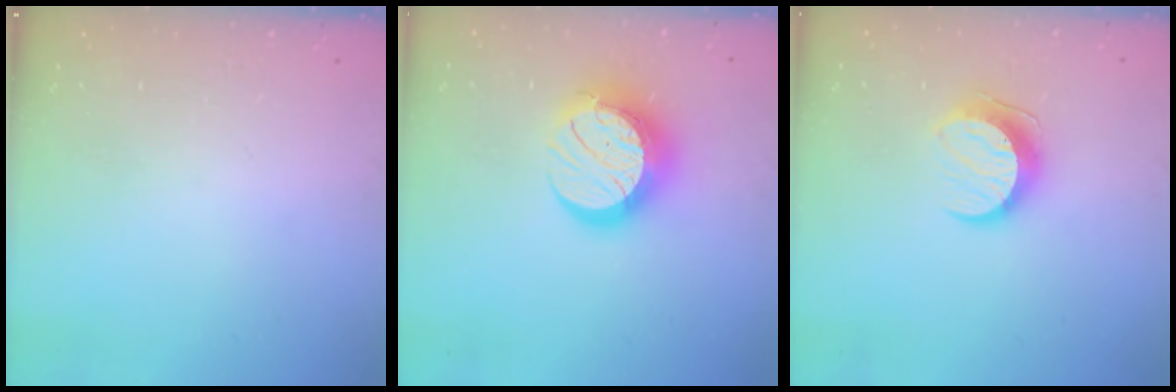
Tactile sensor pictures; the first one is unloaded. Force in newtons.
{"total": 15.9, "press": 15.9, "slide": 1.3}
{"total": 9.6, "press": 9.6, "slide": 0.1}